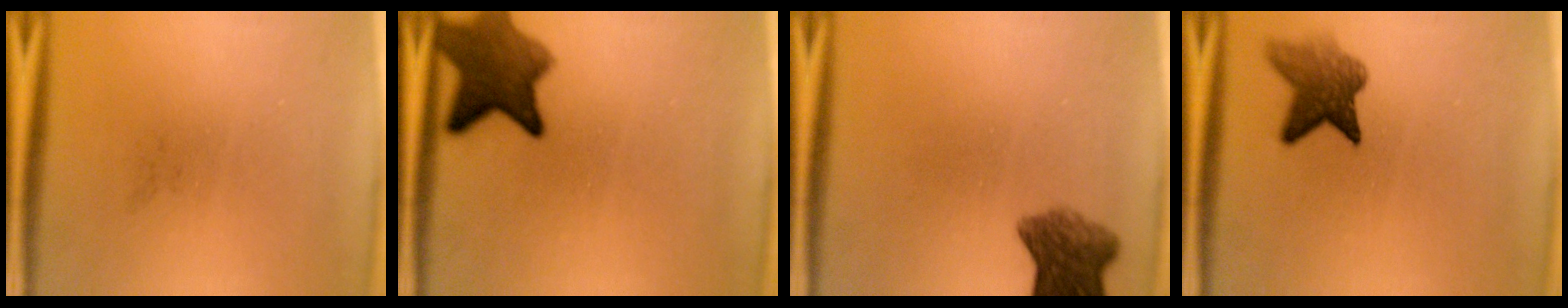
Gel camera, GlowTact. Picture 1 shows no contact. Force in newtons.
{"total": 8.5}
{"total": 6.7}
{"total": 5.9}